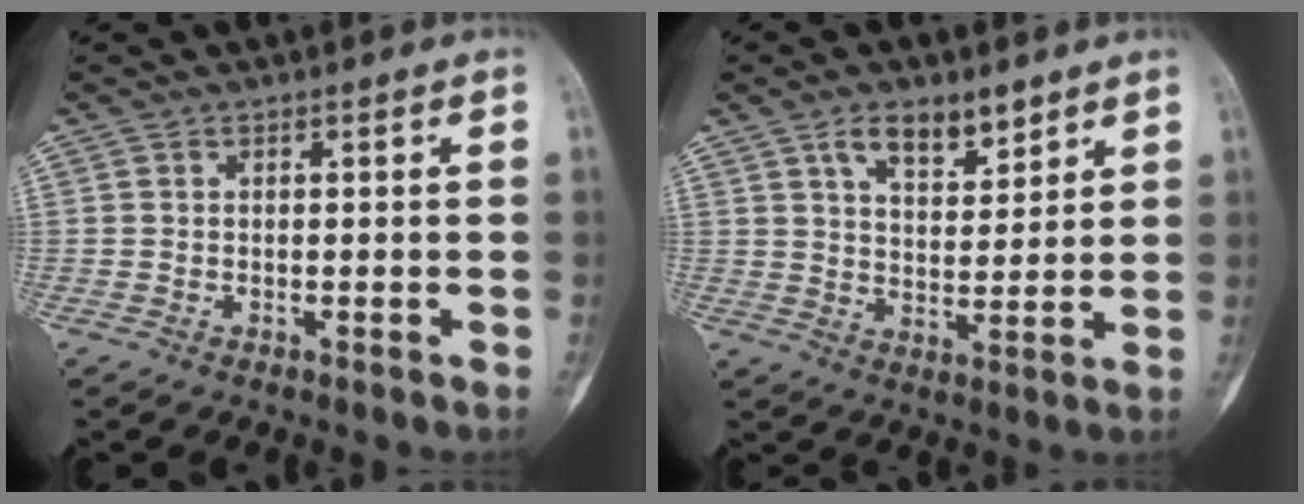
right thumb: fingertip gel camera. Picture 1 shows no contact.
{"total": 8.2, "force": [5.2, 4.0, 5.0], "torque": [-0.057, -0.033, 0.090]}